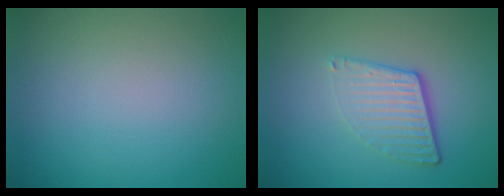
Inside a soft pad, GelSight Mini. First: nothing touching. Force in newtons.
{"total": 4.2, "press": 2.7, "slide": 3.2}